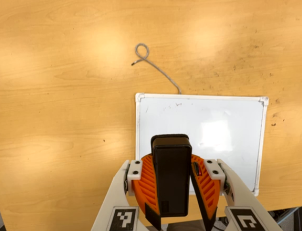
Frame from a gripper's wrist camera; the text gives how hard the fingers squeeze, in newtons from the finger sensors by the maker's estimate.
{"total": 10.4, "left": 10.1, "right": 10.7}